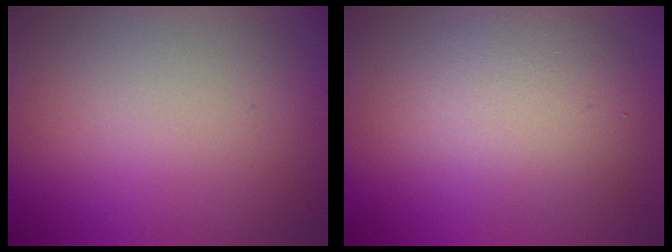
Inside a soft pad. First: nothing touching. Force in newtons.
{"total": 4.6, "press": 4.5, "slide": 0.4}